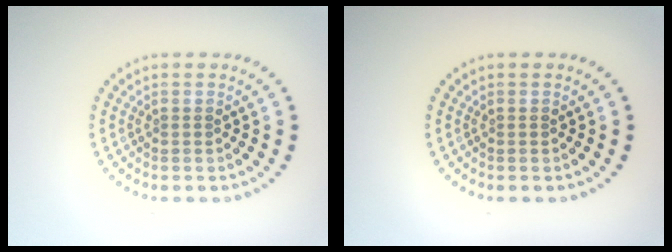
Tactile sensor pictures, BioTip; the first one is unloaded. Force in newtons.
{"total": 0.0}